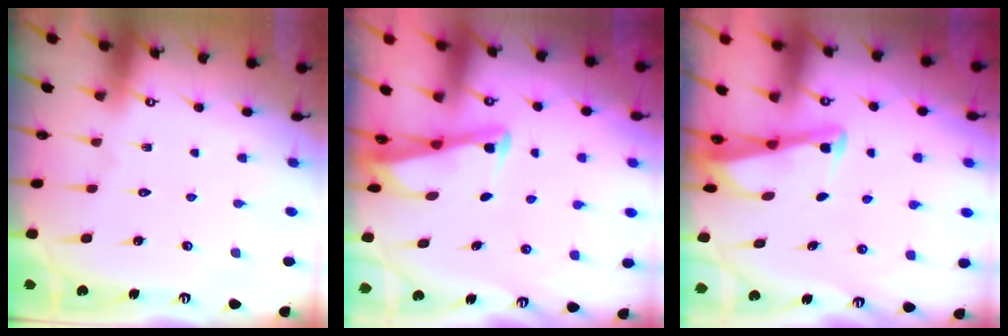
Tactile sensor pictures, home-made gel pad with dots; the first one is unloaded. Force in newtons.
{"total": 2.8, "press": 2.8, "slide": 0.3}
{"total": 2.7, "press": 2.7, "slide": 0.3}